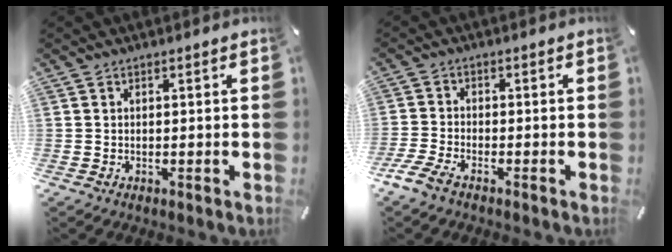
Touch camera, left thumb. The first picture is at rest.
{"total": 4.0, "force": [-3.0, 1.3, 2.2], "torque": [-0.068, 0.002, -0.063]}